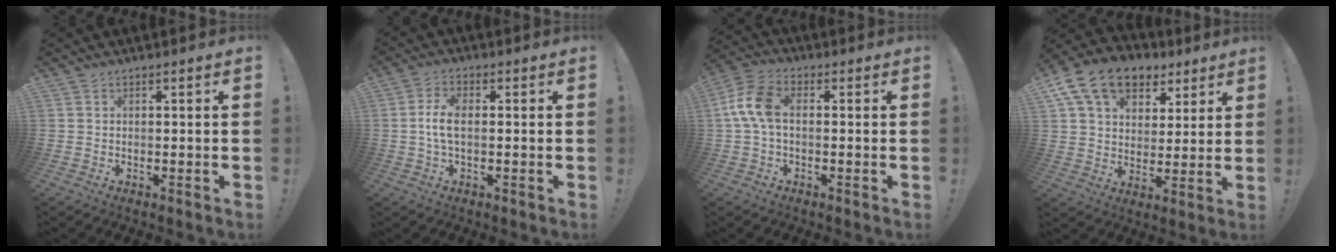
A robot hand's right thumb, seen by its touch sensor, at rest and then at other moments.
{"total": 5.8, "force": [0.0, 2.7, 5.2], "torque": [-0.119, 0.007, -0.002]}
{"total": 9.7, "force": [0.4, 5.7, 7.9], "torque": [-0.167, 0.013, 0.013]}
{"total": 16.8, "force": [9.2, 11.2, 8.5], "torque": [-0.141, -0.041, 0.174]}